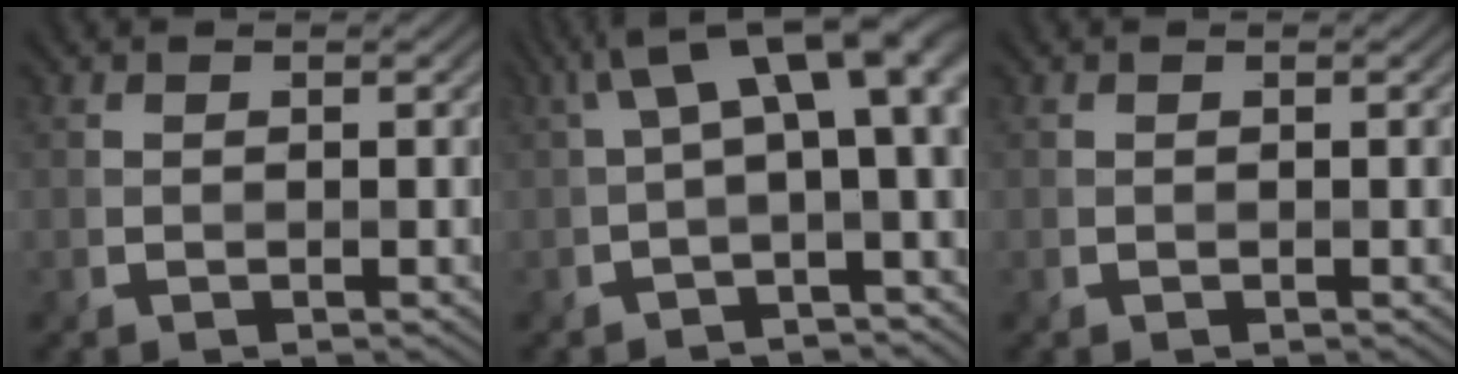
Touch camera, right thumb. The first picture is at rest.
{"total": 9.3, "force": [1.5, 3.2, 8.6], "torque": [-0.137, 0.018, 0.025]}
{"total": 0.0}